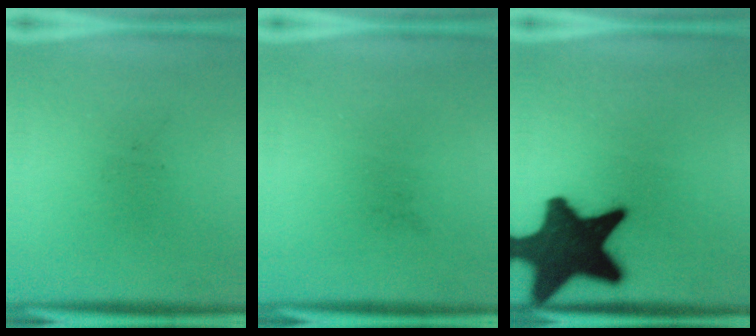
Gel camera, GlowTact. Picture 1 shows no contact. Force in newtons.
{"total": 0.0}
{"total": 19.0}